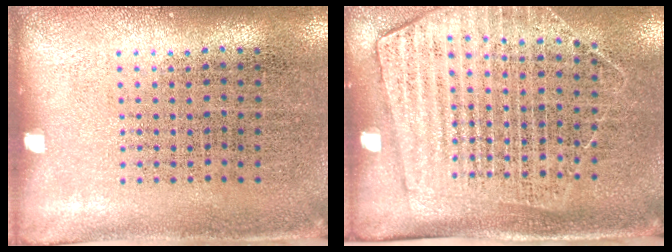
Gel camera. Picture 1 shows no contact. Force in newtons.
{"total": 1.6, "press": 1.4, "slide": 0.7}